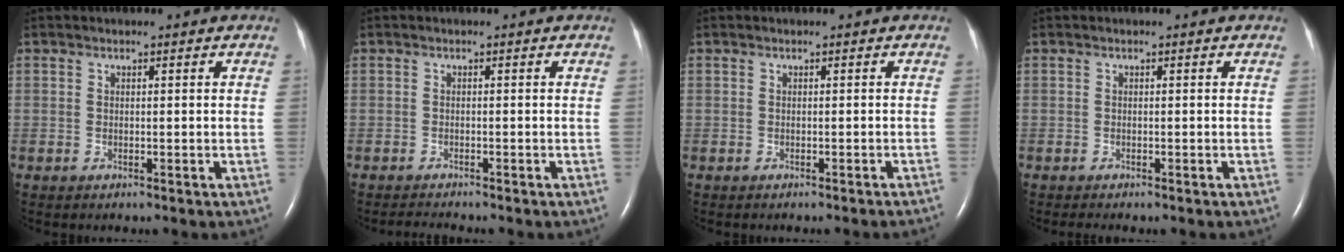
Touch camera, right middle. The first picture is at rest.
{"total": 1.5, "force": [-1.4, -0.4, 0.1], "torque": [-0.013, -0.010, -0.024]}
{"total": 2.4, "force": [-2.2, -0.5, 0.9], "torque": [-0.012, 0.000, -0.023]}
{"total": 1.1, "force": [-0.9, 0.1, 0.6], "torque": [-0.011, -0.003, -0.009]}